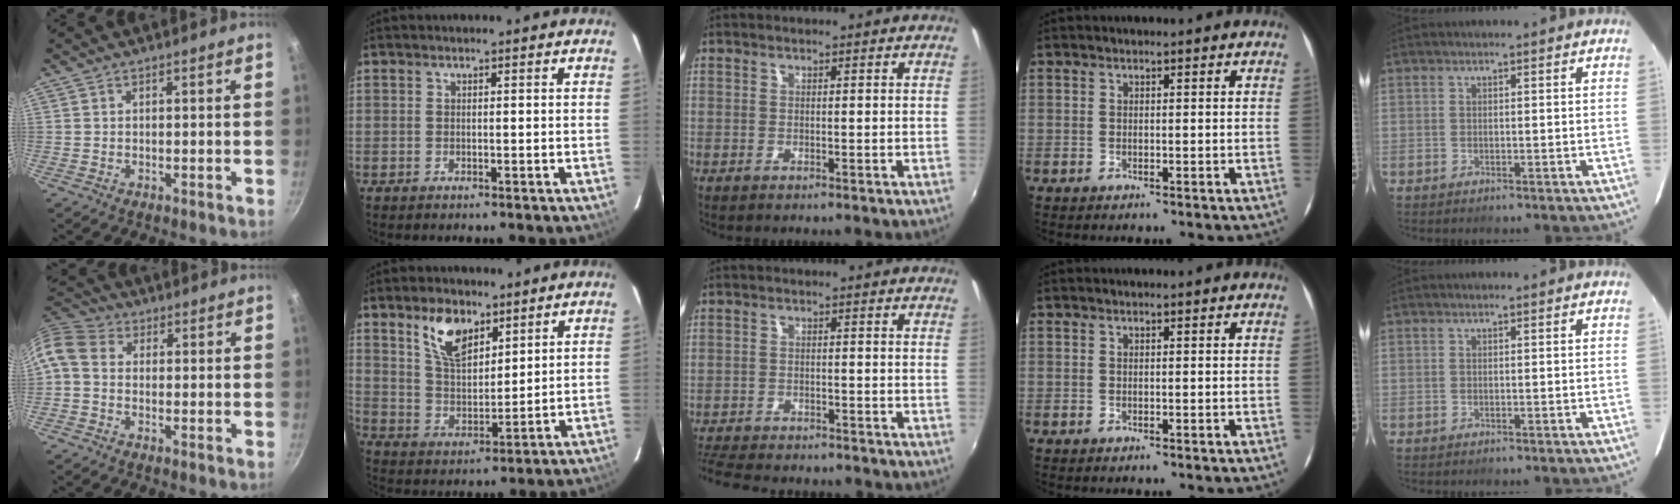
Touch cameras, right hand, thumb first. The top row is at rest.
{"thumb": {"total": 8.2, "force": [-0.4, 6.4, 5.1], "torque": [-0.114, 0.033, -0.025]}, "index": {"total": 9.6, "force": [5.8, 4.8, 5.9], "torque": [-0.105, 0.010, 0.116]}, "middle": {"total": 11.8, "force": [-10.5, 3.0, 4.4], "torque": [-0.114, -0.017, -0.166]}}